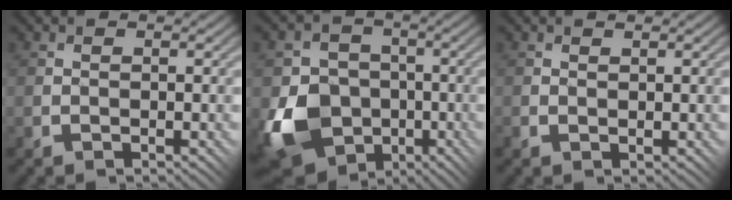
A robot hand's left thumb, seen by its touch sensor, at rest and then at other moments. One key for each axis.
{"total": 11.8, "fx": -4.3, "fy": 9.4, "fz": 5.6, "tx": -0.139, "ty": -0.036, "tz": -0.084}
{"total": 0.6, "fx": 0.5, "fy": 0.0, "fz": 0.2, "tx": -0.007, "ty": 0.001, "tz": 0.012}